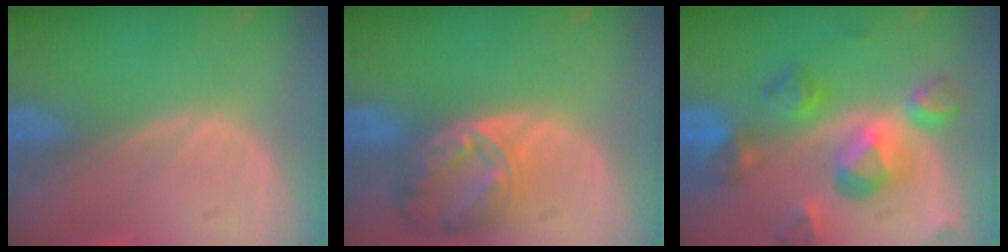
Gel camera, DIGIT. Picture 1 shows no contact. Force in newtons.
{"total": 8.2, "press": 7.0, "slide": 4.2}
{"total": 10.4, "press": 9.3, "slide": 4.6}